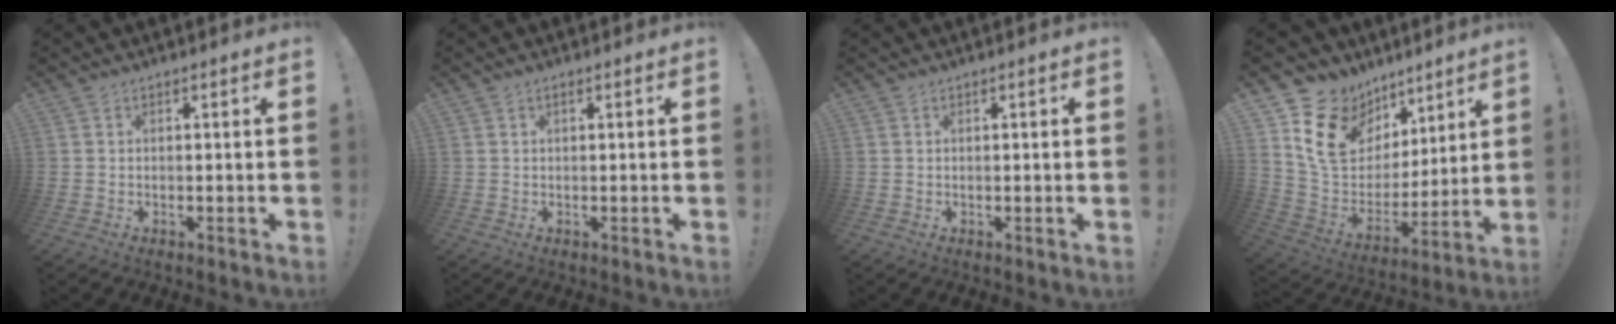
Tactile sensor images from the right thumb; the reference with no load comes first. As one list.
[{"total": 0.6, "force": [0.2, 0.2, 0.5], "torque": [-0.013, 0.002, 0.004]}, {"total": 0.7, "force": [0.1, -0.2, 0.7], "torque": [-0.014, -0.001, 0.002]}, {"total": 17.8, "force": [9.5, 12.9, 7.8], "torque": [-0.126, -0.047, 0.185]}]